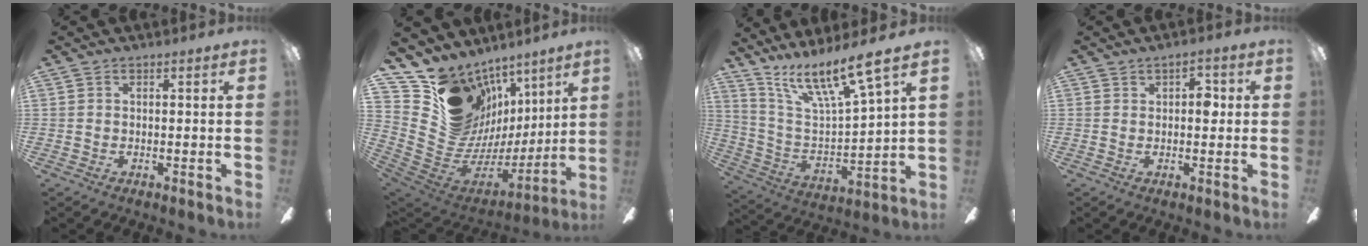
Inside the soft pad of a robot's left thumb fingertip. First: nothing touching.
{"total": 16.1, "force": [9.4, 12.4, 3.9], "torque": [-0.080, -0.082, 0.206]}
{"total": 15.9, "force": [12.5, 2.5, 9.6], "torque": [-0.194, -0.086, 0.211]}
{"total": 4.0, "force": [0.9, 2.0, 3.3], "torque": [-0.034, -0.002, 0.006]}